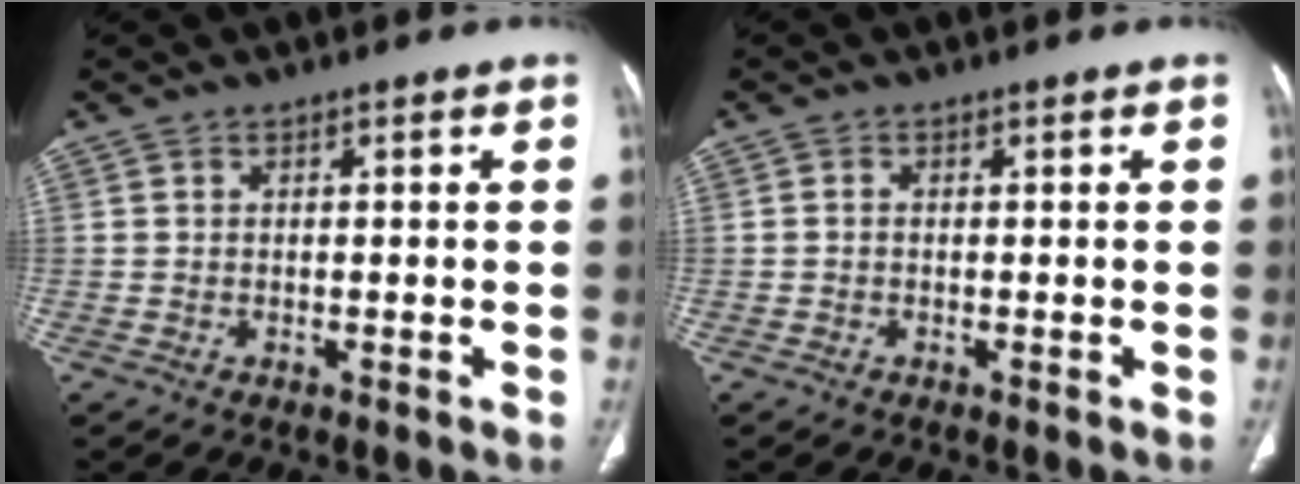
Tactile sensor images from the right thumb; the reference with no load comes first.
{"total": 0.5, "force": [-0.1, 0.4, 0.3], "torque": [-0.005, 0.001, -0.006]}